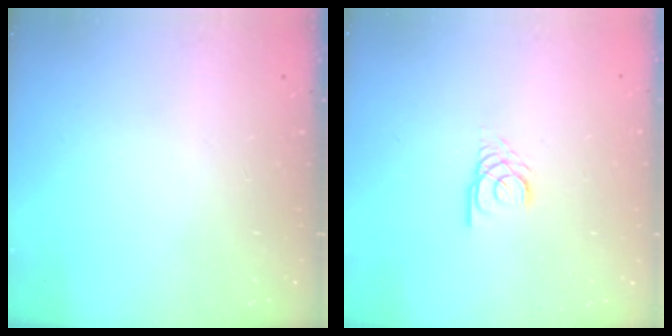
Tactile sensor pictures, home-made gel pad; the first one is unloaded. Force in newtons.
{"total": 2.7, "press": 2.7, "slide": 0.2}